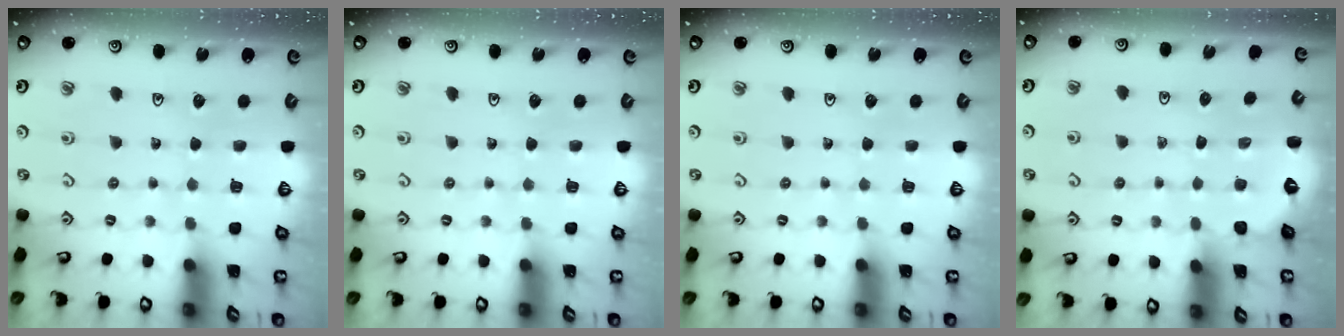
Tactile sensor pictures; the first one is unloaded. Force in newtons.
{"total": 0.0}
{"total": 0.0}
{"total": 1.5, "press": 1.0, "slide": 1.1}